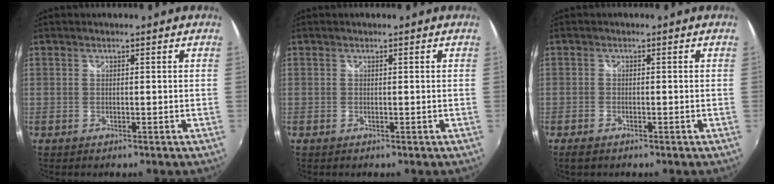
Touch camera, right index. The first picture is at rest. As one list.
[{"total": 0.0}, {"total": 2.1, "force": [-1.6, 1.0, 1.0], "torque": [-0.027, -0.007, -0.031]}]